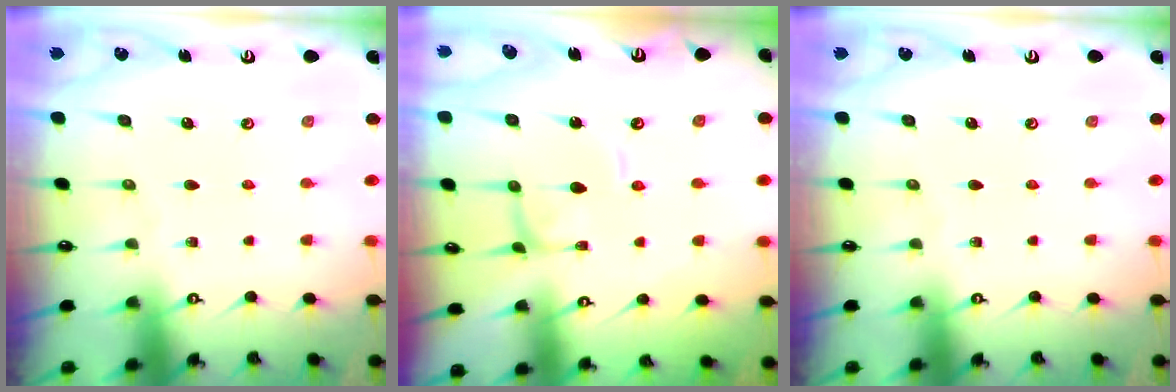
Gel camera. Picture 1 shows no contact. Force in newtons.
{"total": 1.7, "press": 1.7, "slide": 0.1}
{"total": 0.0}